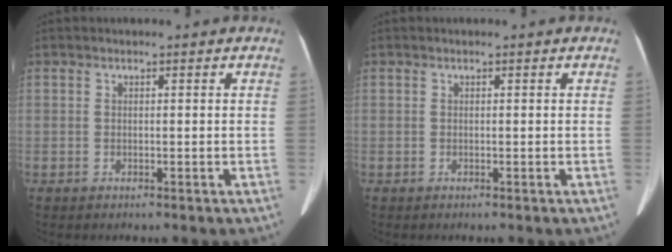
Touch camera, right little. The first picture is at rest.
{"total": 0.0}